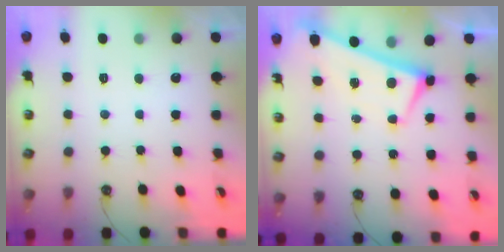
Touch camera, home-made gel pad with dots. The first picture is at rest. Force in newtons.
{"total": 1.0, "press": 0.9, "slide": 0.3}